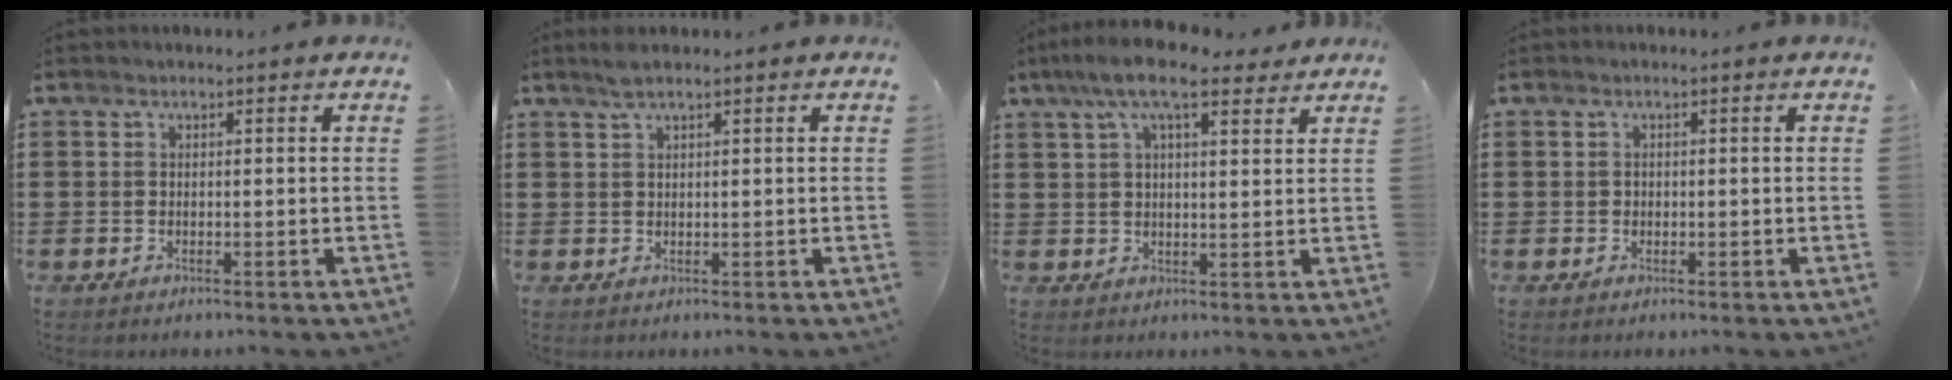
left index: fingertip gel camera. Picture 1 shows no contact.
{"total": 1.9, "force": [1.4, 0.2, 1.3], "torque": [-0.030, 0.002, 0.025]}
{"total": 8.8, "force": [6.1, 2.8, 5.6], "torque": [-0.118, 0.003, 0.111]}
{"total": 0.6, "force": [0.0, 0.6, 0.1], "torque": [-0.005, 0.003, 0.000]}